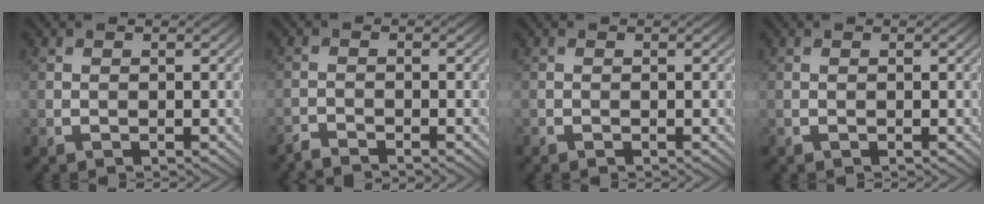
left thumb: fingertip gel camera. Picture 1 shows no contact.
{"total": 1.7, "force": [-1.7, 0.1, 0.4], "torque": [-0.008, -0.005, -0.038]}
{"total": 0.0}
{"total": 0.0}